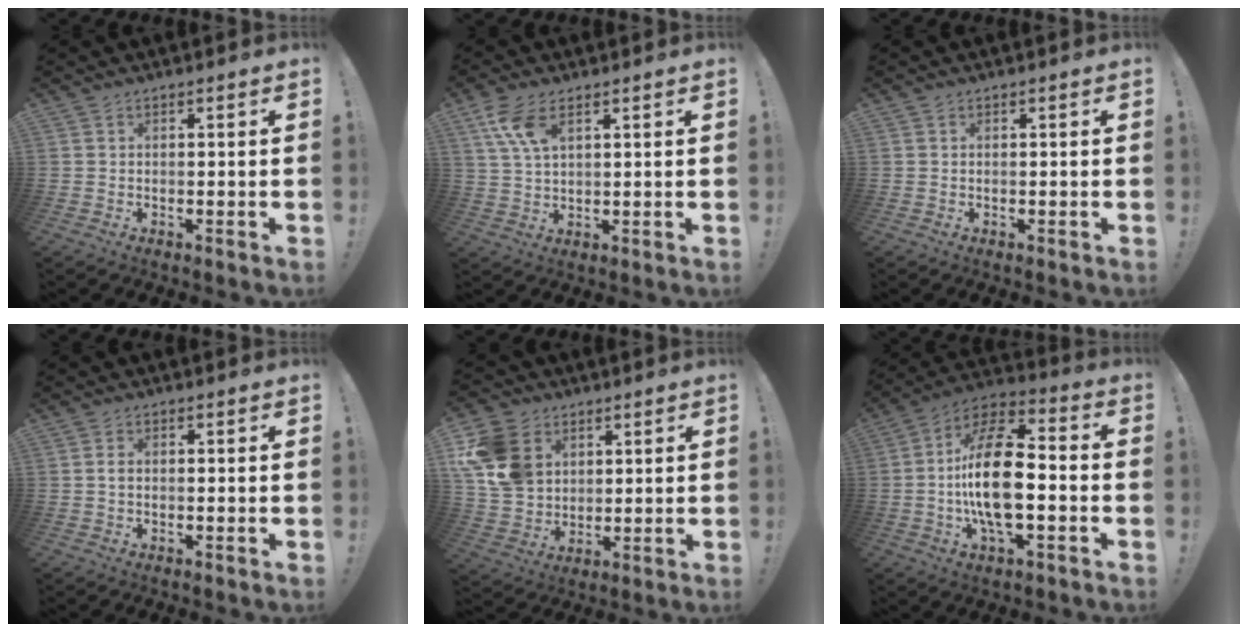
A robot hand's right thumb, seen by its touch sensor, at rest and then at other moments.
{"total": 8.8, "force": [4.5, 4.2, 6.4], "torque": [-0.123, -0.011, 0.085]}
{"total": 0.0}
{"total": 1.1, "force": [-0.3, 0.6, 0.8], "torque": [-0.019, 0.005, -0.005]}
{"total": 15.7, "force": [5.1, 12.7, 7.8], "torque": [-0.142, -0.016, 0.106]}
{"total": 20.4, "force": [-2.8, 9.4, 17.9], "torque": [-0.335, 0.017, -0.048]}